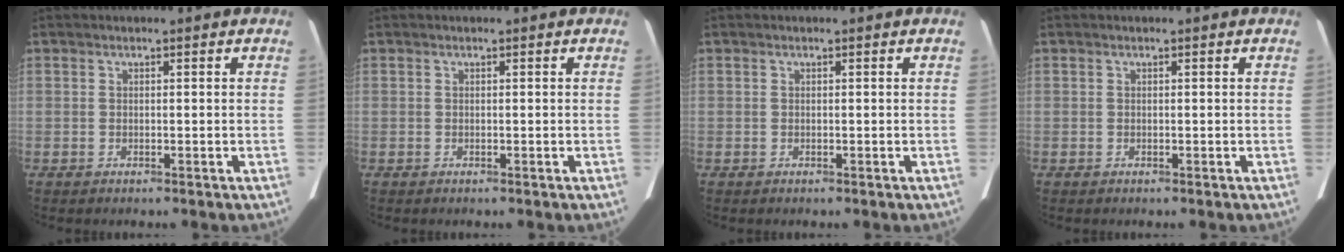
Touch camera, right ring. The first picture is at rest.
{"total": 0.0}
{"total": 0.0}
{"total": 0.0}